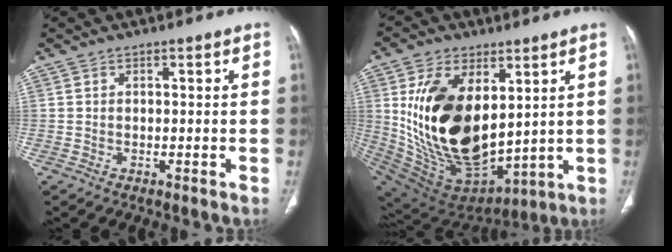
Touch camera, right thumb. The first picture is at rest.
{"total": 24.5, "force": [4.7, 14.1, 19.4], "torque": [-0.348, -0.046, 0.113]}